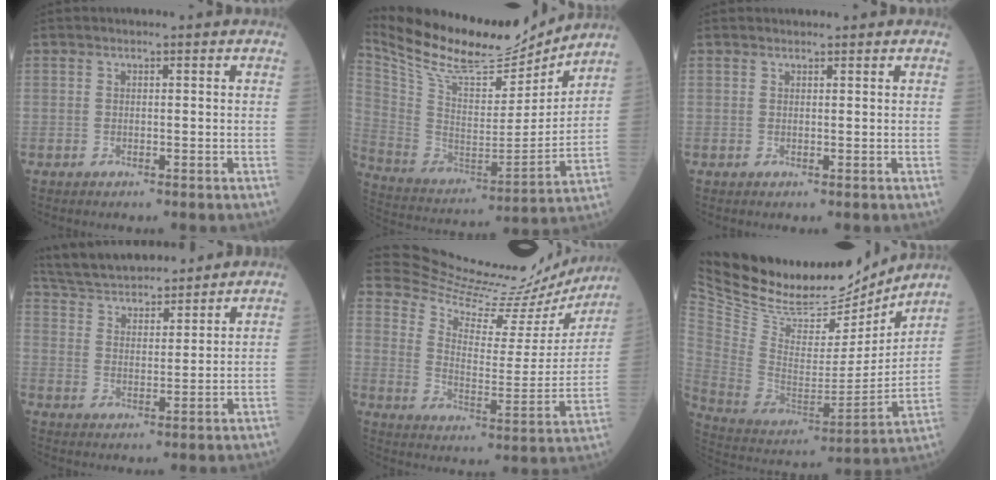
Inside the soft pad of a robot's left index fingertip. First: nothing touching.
{"total": 20.9, "force": [19.2, 3.9, 7.2], "torque": [-0.155, -0.025, 0.323]}
{"total": 1.2, "force": [1.2, 0.1, 0.1], "torque": [-0.004, 0.008, 0.021]}
{"total": 16.0, "force": [14.8, 3.2, 5.3], "torque": [-0.099, 0.029, 0.247]}
{"total": 22.3, "force": [21.8, 2.9, 3.5], "torque": [-0.066, -0.083, 0.286]}
{"total": 28.0, "force": [24.6, 8.3, 10.4], "torque": [-0.220, -0.040, 0.388]}